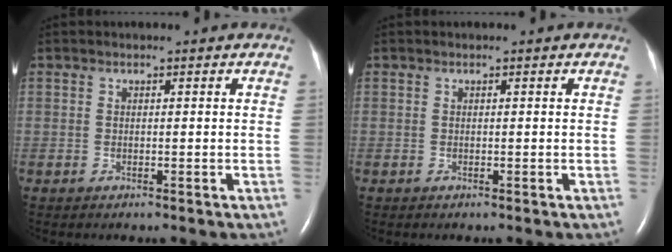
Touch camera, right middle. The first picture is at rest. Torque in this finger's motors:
{"motor_torque": [0.82, -1.32, 0.00, 0.00]}